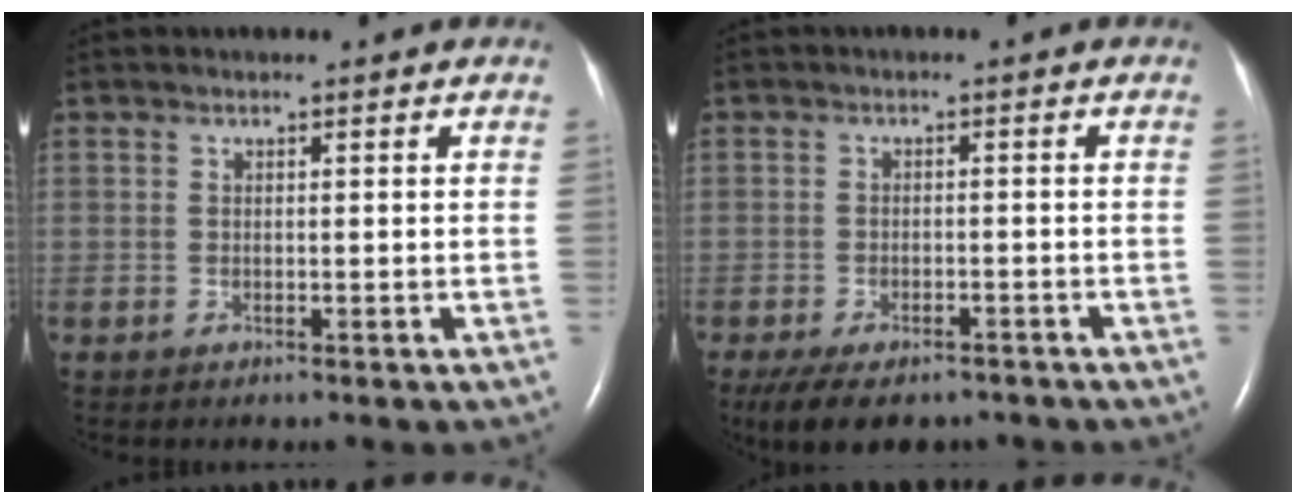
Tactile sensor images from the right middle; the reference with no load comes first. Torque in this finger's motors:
{"motor_torque": [0.64, -0.61, 0.09, 0.03]}